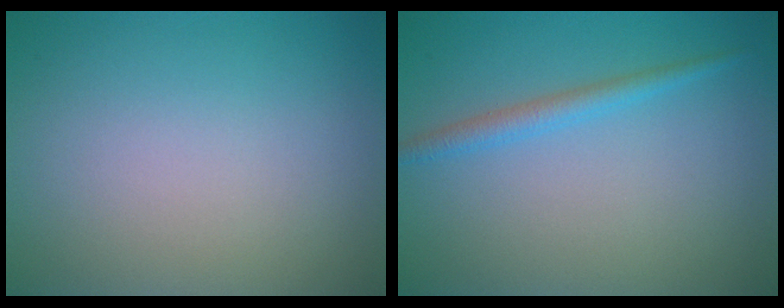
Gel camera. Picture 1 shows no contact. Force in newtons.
{"total": 1.8, "press": 1.8, "slide": 0.1}